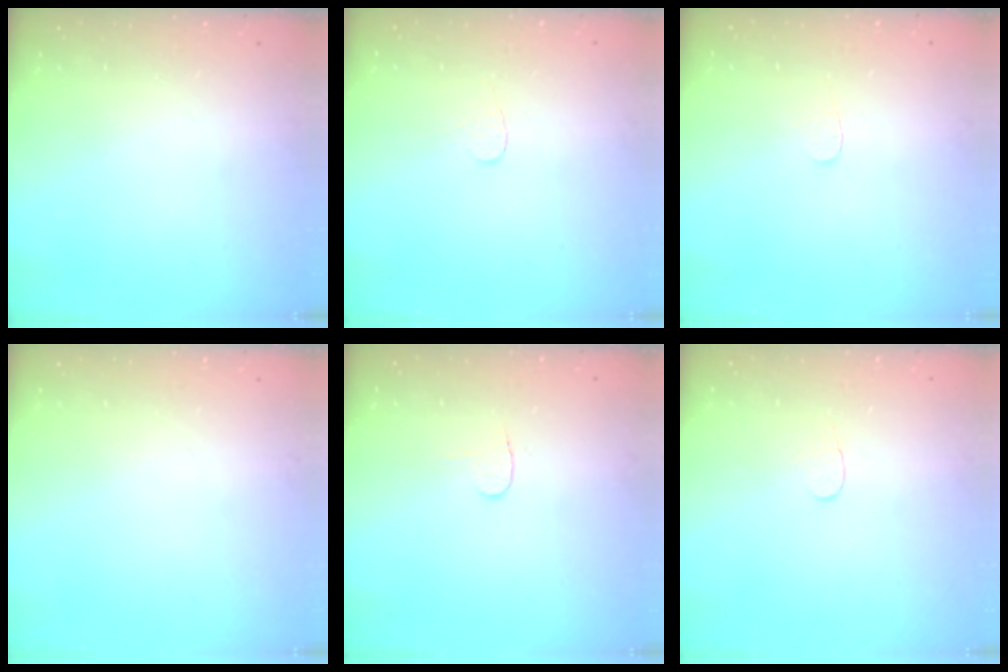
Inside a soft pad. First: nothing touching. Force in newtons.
{"total": 2.7, "press": 2.7, "slide": 0.3}
{"total": 3.0, "press": 3.0, "slide": 0.2}
{"total": 0.0}
{"total": 3.3, "press": 3.3, "slide": 0.3}
{"total": 3.8, "press": 3.8, "slide": 0.3}